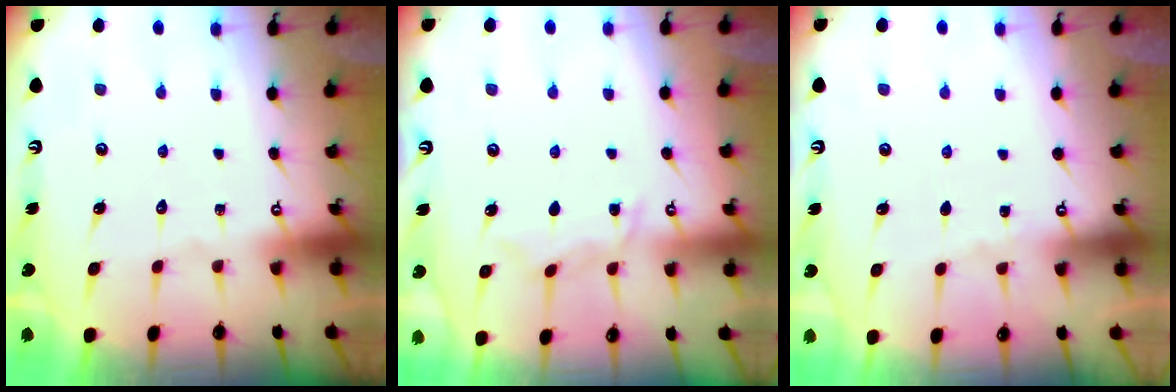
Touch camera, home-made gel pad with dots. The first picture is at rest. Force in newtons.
{"total": 6.0, "press": 6.0, "slide": 0.7}
{"total": 2.6, "press": 2.6, "slide": 0.3}